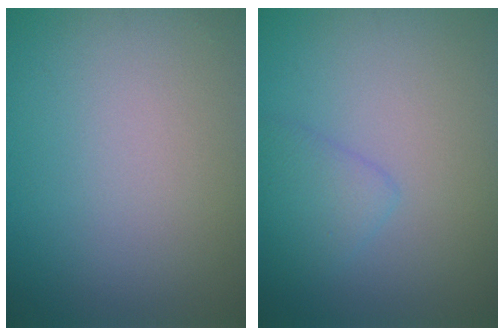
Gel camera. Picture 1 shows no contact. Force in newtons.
{"total": 2.0, "press": 2.0, "slide": 0.2}